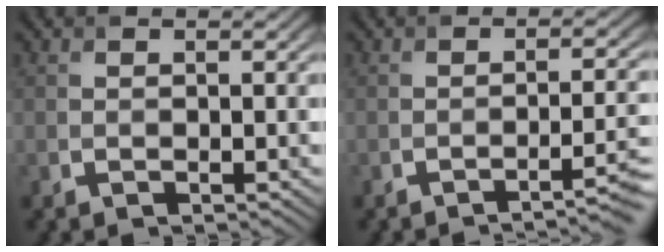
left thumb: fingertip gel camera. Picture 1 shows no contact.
{"total": 4.4, "force": [-2.6, 1.0, 3.4], "torque": [-0.038, 0.007, -0.045]}